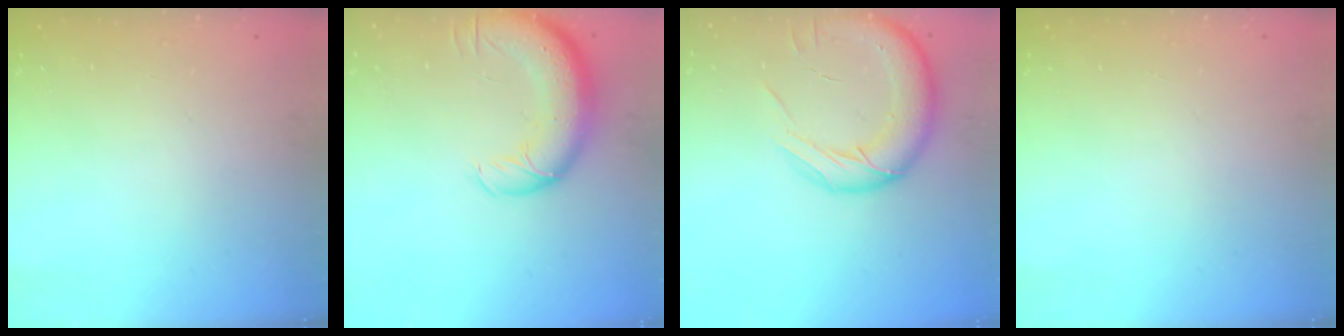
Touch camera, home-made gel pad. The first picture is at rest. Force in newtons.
{"total": 14.5, "press": 14.1, "slide": 3.5}
{"total": 16.1, "press": 15.8, "slide": 3.0}
{"total": 0.0}